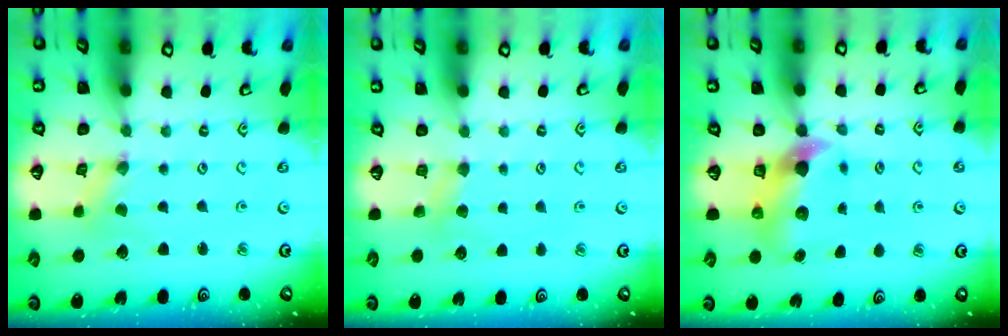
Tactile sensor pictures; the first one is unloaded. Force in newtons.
{"total": 3.7, "press": 3.7, "slide": 0.7}
{"total": 7.0, "press": 7.0, "slide": 1.0}